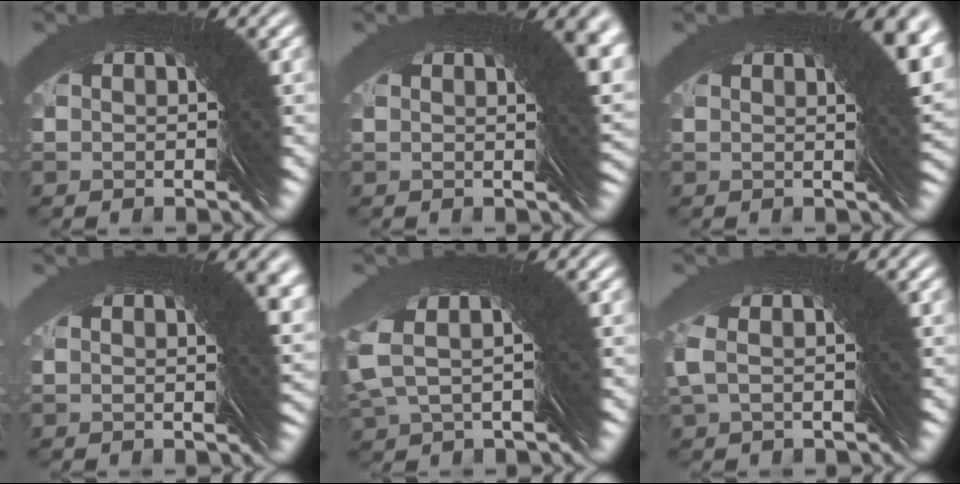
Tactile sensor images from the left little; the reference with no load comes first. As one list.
[{"total": 2.5, "force": [0.0, -2.4, -0.6], "torque": [0.029, 0.021, -0.002]}, {"total": 2.7, "force": [0.1, -2.5, -0.8], "torque": [0.026, 0.025, -0.004]}, {"total": 3.4, "force": [0.2, -2.9, -1.7], "torque": [0.039, 0.019, 0.001]}, {"total": 3.1, "force": [2.8, -0.1, 1.3], "torque": [-0.033, 0.031, 0.030]}, {"total": 1.4, "force": [0.9, -1.1, 0.2], "torque": [-0.001, 0.027, 0.004]}]